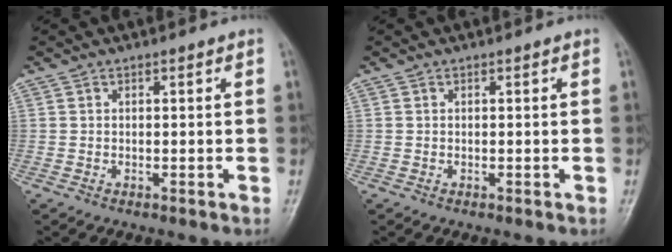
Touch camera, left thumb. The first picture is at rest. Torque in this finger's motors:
{"motor_torque": [0.00, 0.00, -0.01, -0.01, 0.00]}